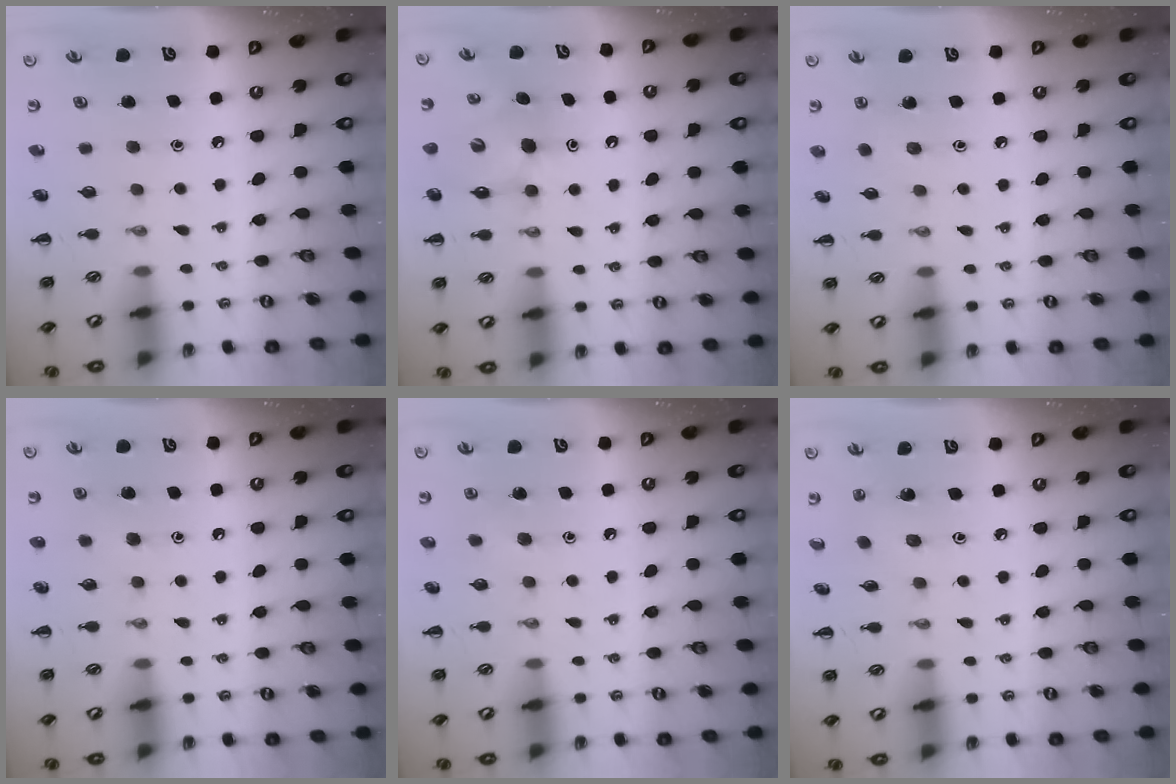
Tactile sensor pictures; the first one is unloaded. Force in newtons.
{"total": 6.0, "press": 5.9, "slide": 0.9}
{"total": 4.4, "press": 4.2, "slide": 1.1}
{"total": 2.9, "press": 2.6, "slide": 1.3}
{"total": 4.3, "press": 4.1, "slide": 1.2}
{"total": 1.5, "press": 1.5, "slide": 0.5}